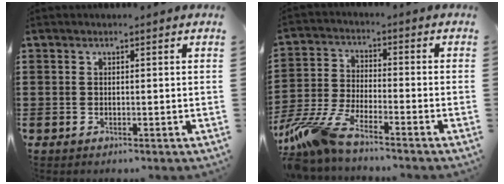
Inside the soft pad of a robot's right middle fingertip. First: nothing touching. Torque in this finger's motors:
{"motor_torque": [2.14, 0.00, 0.47, 0.21]}